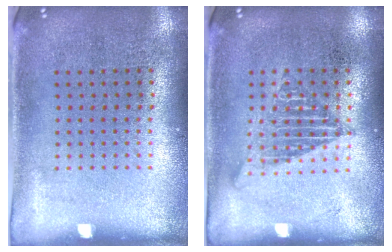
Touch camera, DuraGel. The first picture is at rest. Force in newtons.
{"total": 1.2, "press": 1.2, "slide": 0.1}